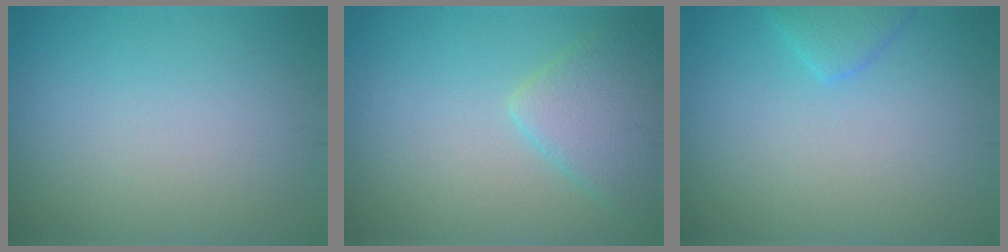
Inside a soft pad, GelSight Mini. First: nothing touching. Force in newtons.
{"total": 4.0, "press": 4.0, "slide": 0.3}
{"total": 1.7, "press": 1.7, "slide": 0.2}